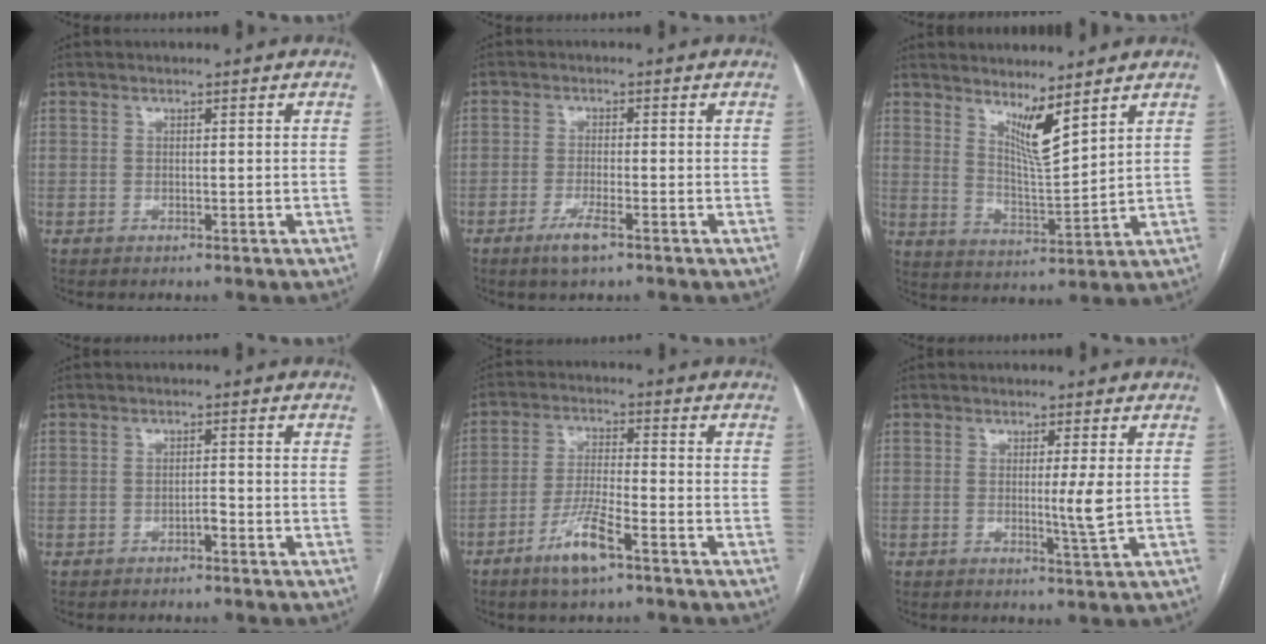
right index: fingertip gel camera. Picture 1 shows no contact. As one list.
[{"total": 3.6, "force": [-2.3, 0.5, 2.8], "torque": [-0.059, -0.006, -0.042]}, {"total": 6.3, "force": [4.5, 0.0, 4.4], "torque": [-0.083, -0.026, 0.090]}, {"total": 1.2, "force": [-0.8, 0.2, 0.9], "torque": [-0.014, 0.002, -0.014]}, {"total": 7.4, "force": [-4.5, 0.9, 5.8], "torque": [-0.118, -0.007, -0.085]}, {"total": 3.4, "force": [0.1, -0.7, 3.3], "torque": [-0.058, -0.010, 0.002]}]